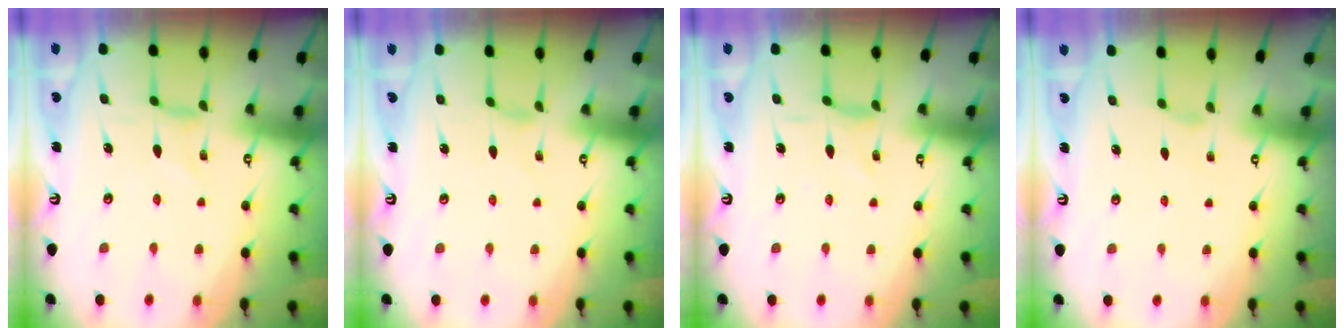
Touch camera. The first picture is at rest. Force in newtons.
{"total": 0.6, "press": 0.6, "slide": 0.2}
{"total": 1.7, "press": 1.6, "slide": 0.4}
{"total": 2.0, "press": 2.0, "slide": 0.5}